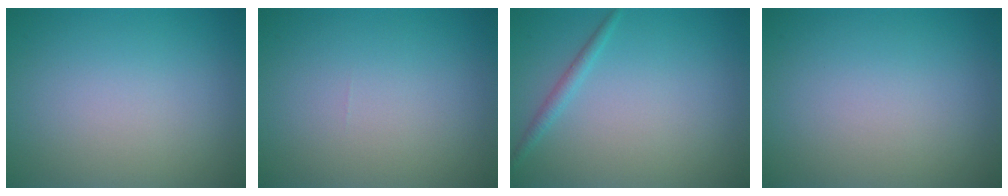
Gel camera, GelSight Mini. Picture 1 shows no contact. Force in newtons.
{"total": 0.0}
{"total": 1.1, "press": 1.1, "slide": 0.1}
{"total": 0.0}